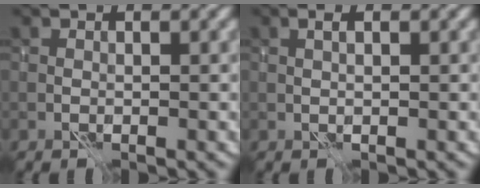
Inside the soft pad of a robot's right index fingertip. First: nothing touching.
{"total": 0.8, "force": [0.4, 0.0, 0.7], "torque": [-0.017, 0.005, 0.006]}